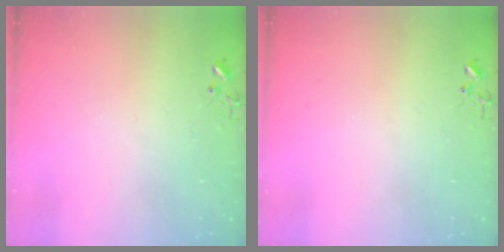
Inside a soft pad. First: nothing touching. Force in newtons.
{"total": 0.0}